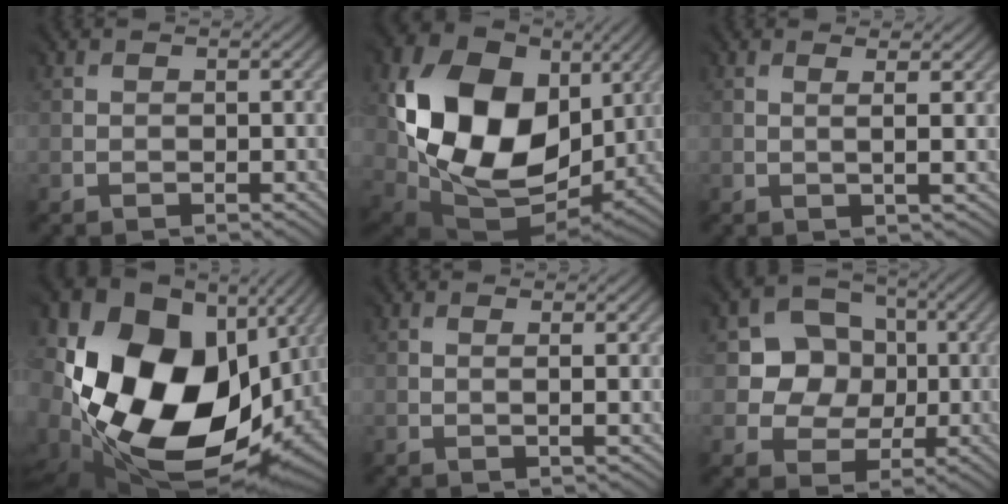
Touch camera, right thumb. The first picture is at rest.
{"total": 17.7, "force": [3.0, 13.1, 11.5], "torque": [-0.243, -0.016, 0.067]}
{"total": 1.8, "force": [0.6, 0.2, 1.7], "torque": [-0.030, 0.006, 0.007]}
{"total": 21.4, "force": [-0.7, 15.5, 14.7], "torque": [-0.350, -0.041, 0.023]}
{"total": 1.2, "force": [0.5, 0.2, 1.0], "torque": [-0.020, 0.004, 0.005]}
{"total": 6.2, "force": [0.9, 5.8, 2.1], "torque": [-0.037, 0.005, 0.002]}